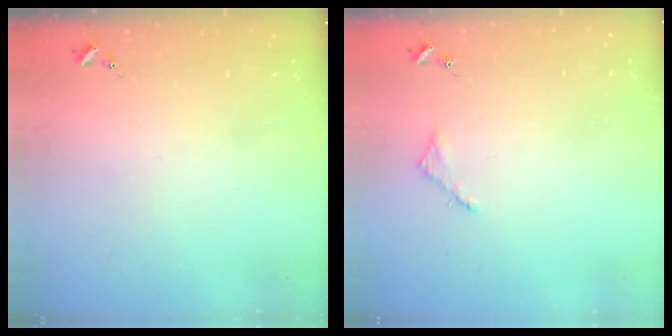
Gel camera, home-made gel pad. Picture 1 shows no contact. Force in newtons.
{"total": 2.8, "press": 2.7, "slide": 0.3}